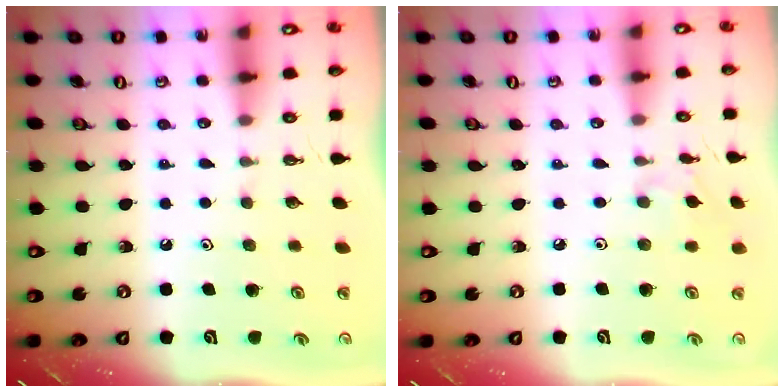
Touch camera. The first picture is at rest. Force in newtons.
{"total": 3.4, "press": 3.4, "slide": 0.6}